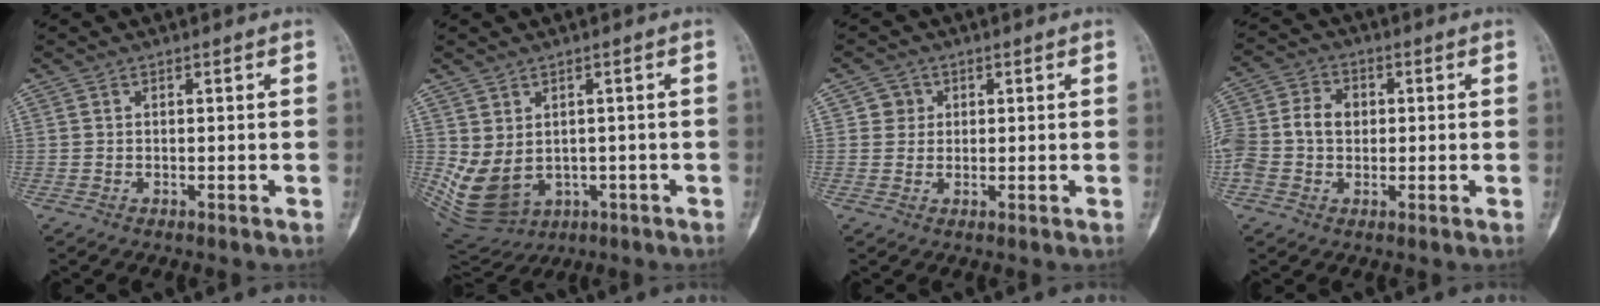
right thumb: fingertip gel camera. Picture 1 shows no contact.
{"total": 11.8, "force": [-1.7, 9.2, 7.2], "torque": [-0.140, 0.003, 0.005]}
{"total": 2.6, "force": [0.7, 2.5, 0.2], "torque": [0.015, 0.001, 0.007]}
{"total": 9.8, "force": [0.0, 7.6, 6.2], "torque": [-0.131, 0.027, -0.004]}